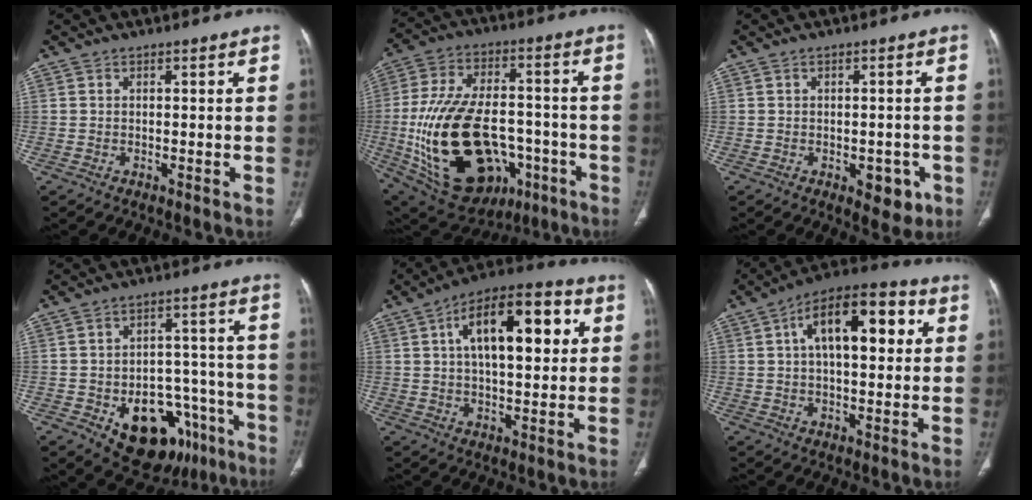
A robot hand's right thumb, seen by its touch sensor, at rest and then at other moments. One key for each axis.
{"total": 28.9, "fx": -7.3, "fy": 17.6, "fz": 21.8, "tx": -0.427, "ty": 0.015, "tz": -0.090}
{"total": 5.2, "fx": -2.0, "fy": 2.9, "fz": 3.8, "tx": -0.019, "ty": 0.003, "tz": -0.019}
{"total": 18.1, "fx": -8.8, "fy": 11.4, "fz": 11.0, "tx": -0.108, "ty": 0.062, "tz": -0.111}
{"total": 18.3, "fx": 4.9, "fy": 8.3, "fz": 15.6, "tx": -0.214, "ty": 0.016, "tz": 0.068}
{"total": 16.5, "fx": 4.1, "fy": 8.1, "fz": 13.8, "tx": -0.188, "ty": 0.028, "tz": 0.055}